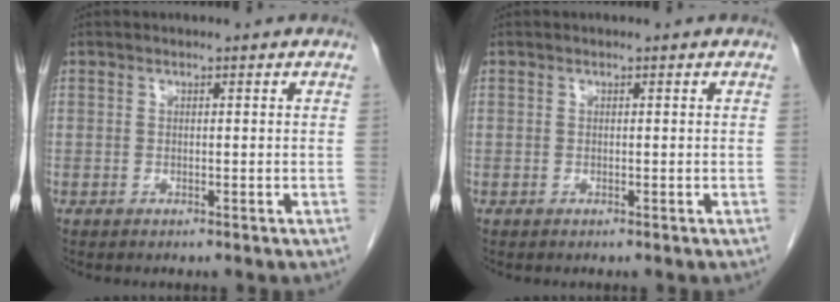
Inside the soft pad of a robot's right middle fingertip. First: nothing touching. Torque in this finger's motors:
{"motor_torque": [-0.04, 0.01, 0.00, 0.00]}